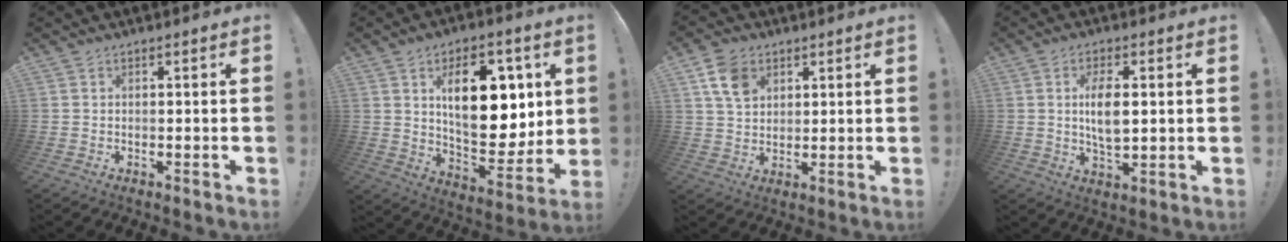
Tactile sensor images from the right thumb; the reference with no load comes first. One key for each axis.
{"total": 20.9, "fx": 6.3, "fy": 11.2, "fz": 16.4, "tx": -0.241, "ty": -0.025, "tz": 0.104}
{"total": 9.4, "fx": 4.5, "fy": 6.8, "fz": 4.7, "tx": -0.076, "ty": -0.007, "tz": 0.089}
{"total": 7.8, "fx": 1.0, "fy": 3.6, "fz": 6.8, "tx": -0.122, "ty": -0.005, "tz": 0.011}